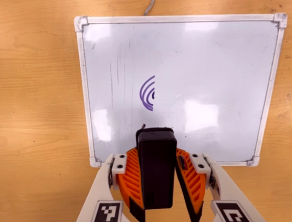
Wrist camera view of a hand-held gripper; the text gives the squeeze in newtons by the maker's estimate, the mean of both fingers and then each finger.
{"total": 7.1, "left": 7.5, "right": 6.7}